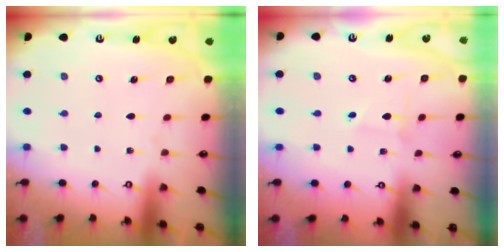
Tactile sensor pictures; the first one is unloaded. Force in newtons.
{"total": 1.5, "press": 1.5, "slide": 0.2}